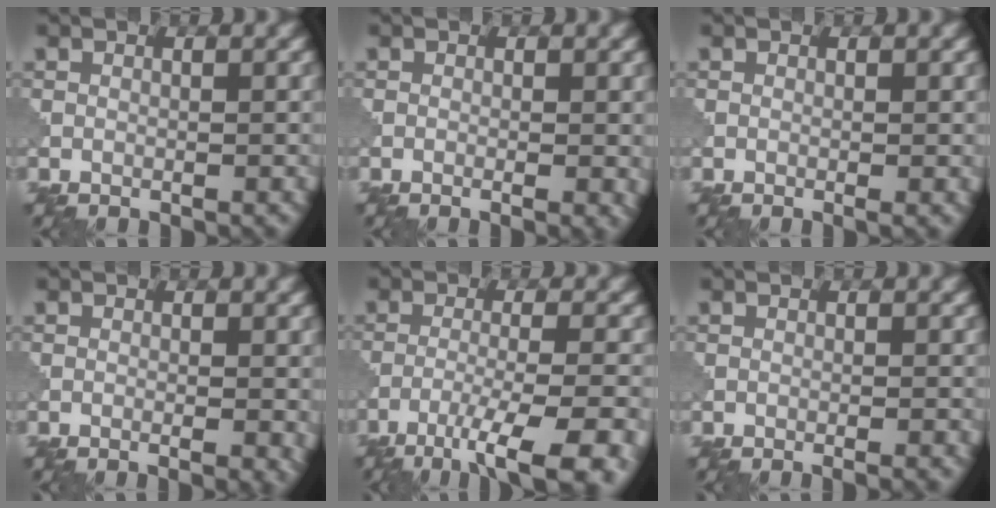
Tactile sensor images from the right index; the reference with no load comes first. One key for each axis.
{"total": 1.7, "fx": -0.3, "fy": 0.3, "fz": 1.7, "tx": -0.023, "ty": -0.004, "tz": -0.007}
{"total": 0.6, "fx": -0.1, "fy": 0.1, "fz": 0.6, "tx": -0.010, "ty": -0.004, "tz": -0.004}
{"total": 2.0, "fx": -0.4, "fy": 0.5, "fz": 1.9, "tx": -0.024, "ty": -0.003, "tz": -0.009}
{"total": 8.9, "fx": -5.9, "fy": 1.7, "fz": 6.5, "tx": -0.093, "ty": -0.004, "tz": -0.091}
{"total": 1.1, "fx": -0.5, "fy": 0.2, "fz": 0.9, "tx": -0.006, "ty": -0.001, "tz": -0.013}